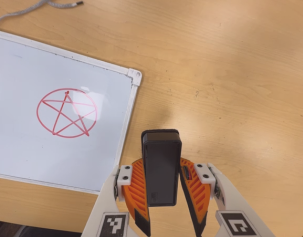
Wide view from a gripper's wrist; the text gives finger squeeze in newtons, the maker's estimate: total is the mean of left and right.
{"total": 6.6, "left": 5.3, "right": 8.0}